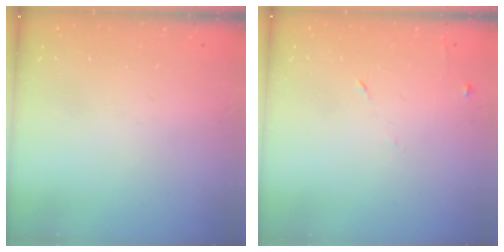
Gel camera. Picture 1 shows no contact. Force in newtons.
{"total": 5.2, "press": 5.1, "slide": 0.6}